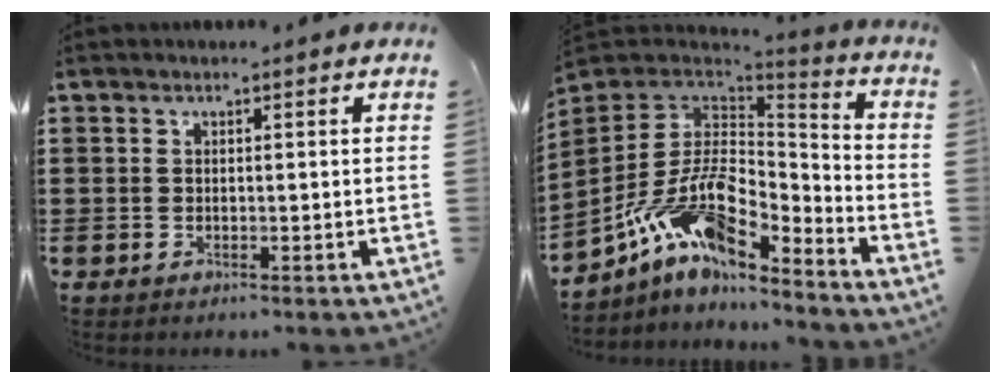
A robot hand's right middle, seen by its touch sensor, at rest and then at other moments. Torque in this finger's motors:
{"motor_torque": [2.14, 0.00, 0.77, 0.21]}